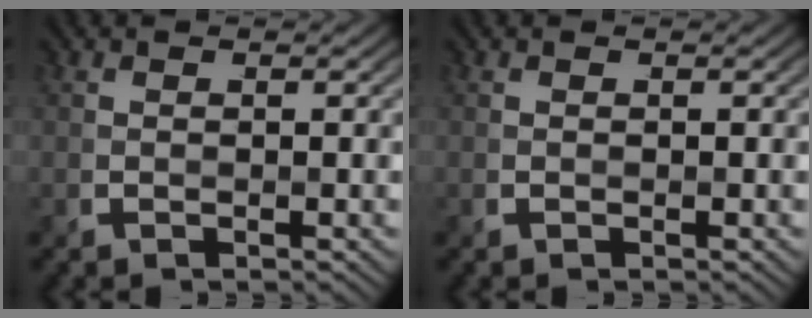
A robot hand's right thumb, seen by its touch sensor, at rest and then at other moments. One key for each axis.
{"total": 0.0}